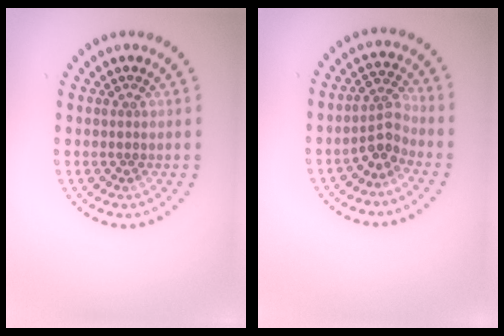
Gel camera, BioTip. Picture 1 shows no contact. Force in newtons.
{"total": 2.6, "press": 2.0, "slide": 1.6}